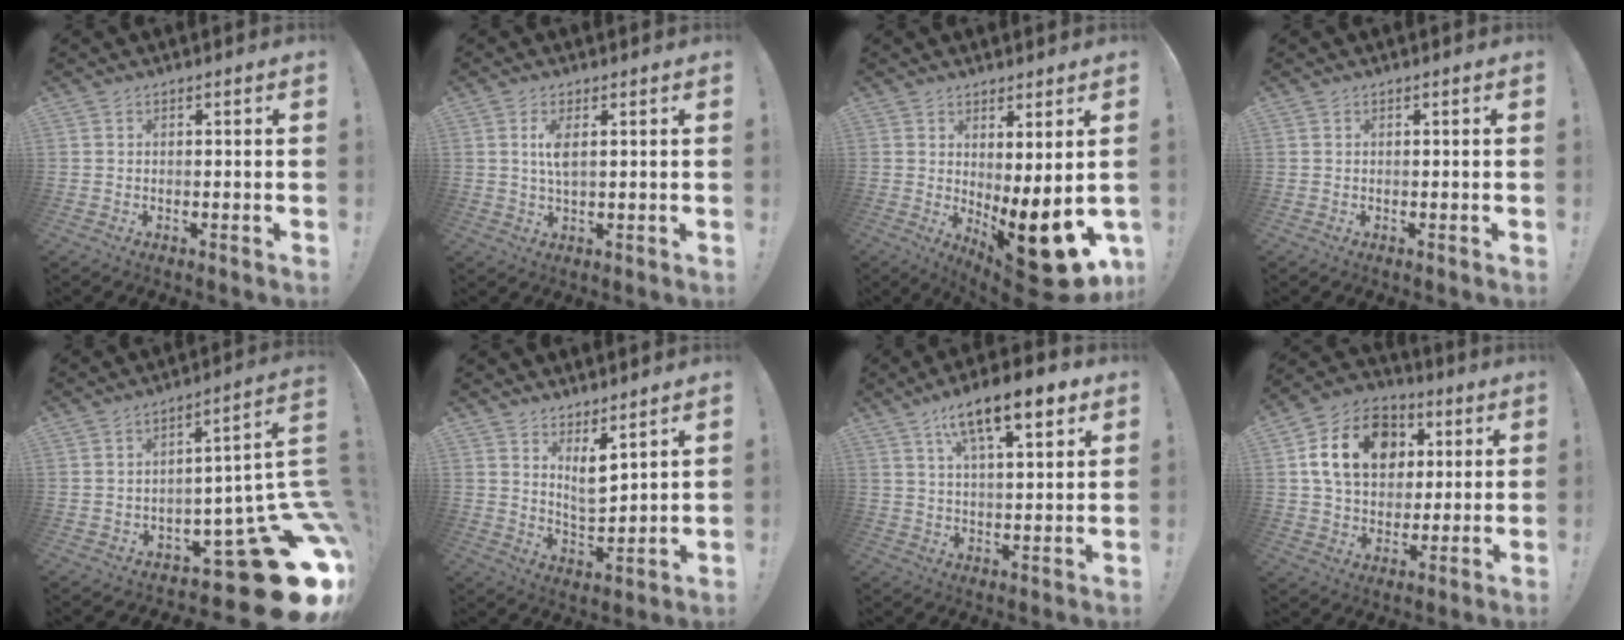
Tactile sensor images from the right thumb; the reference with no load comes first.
{"total": 4.5, "force": [1.2, 1.4, 4.1], "torque": [-0.074, -0.001, 0.018]}
{"total": 15.1, "force": [-3.7, 3.6, 14.1], "torque": [-0.154, -0.011, -0.046]}
{"total": 0.0}
{"total": 22.6, "force": [-10.4, 7.9, 18.4], "torque": [-0.182, 0.038, -0.149]}
{"total": 7.3, "force": [5.0, 2.6, 4.6], "torque": [-0.078, -0.040, 0.095]}
{"total": 14.3, "force": [8.1, 4.5, 10.9], "torque": [-0.173, -0.031, 0.131]}
{"total": 18.3, "force": [5.4, 13.9, 10.6], "torque": [-0.165, -0.005, 0.104]}